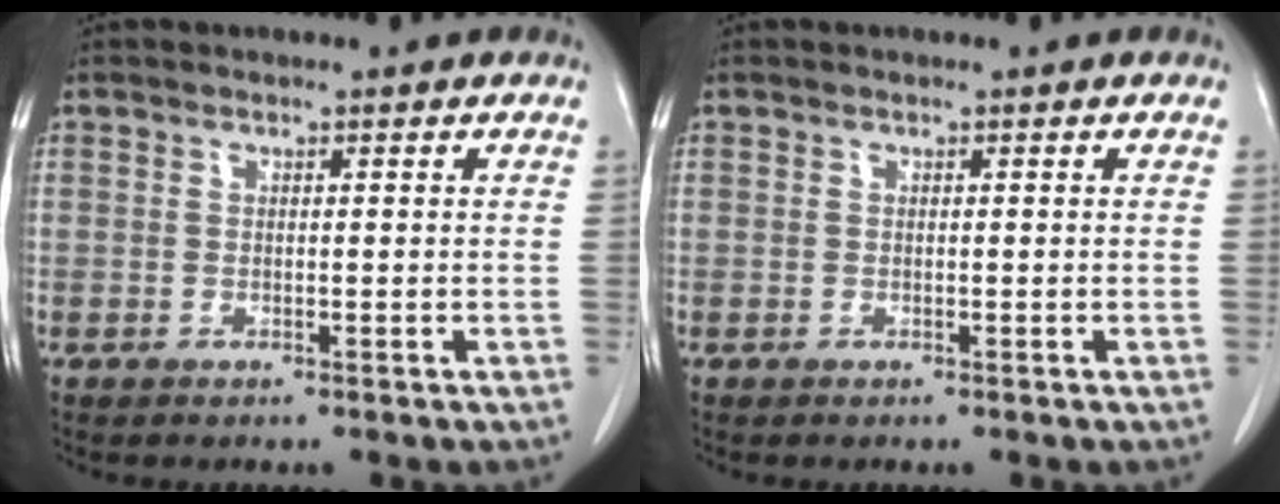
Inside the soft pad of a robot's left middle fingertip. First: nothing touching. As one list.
[{"total": 0.0}]